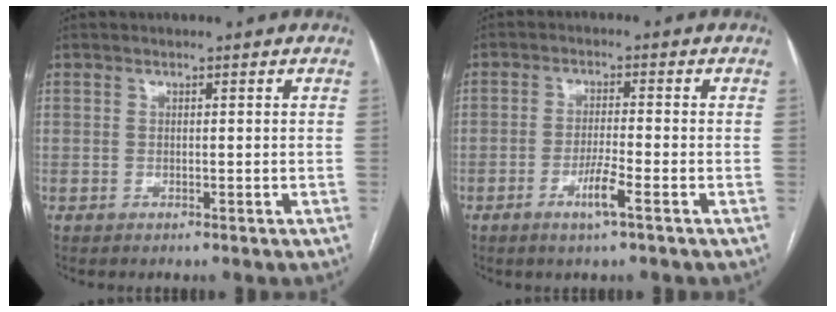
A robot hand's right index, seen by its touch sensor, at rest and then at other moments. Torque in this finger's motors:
{"motor_torque": [0.11, -0.13, 0.09, 0.02]}